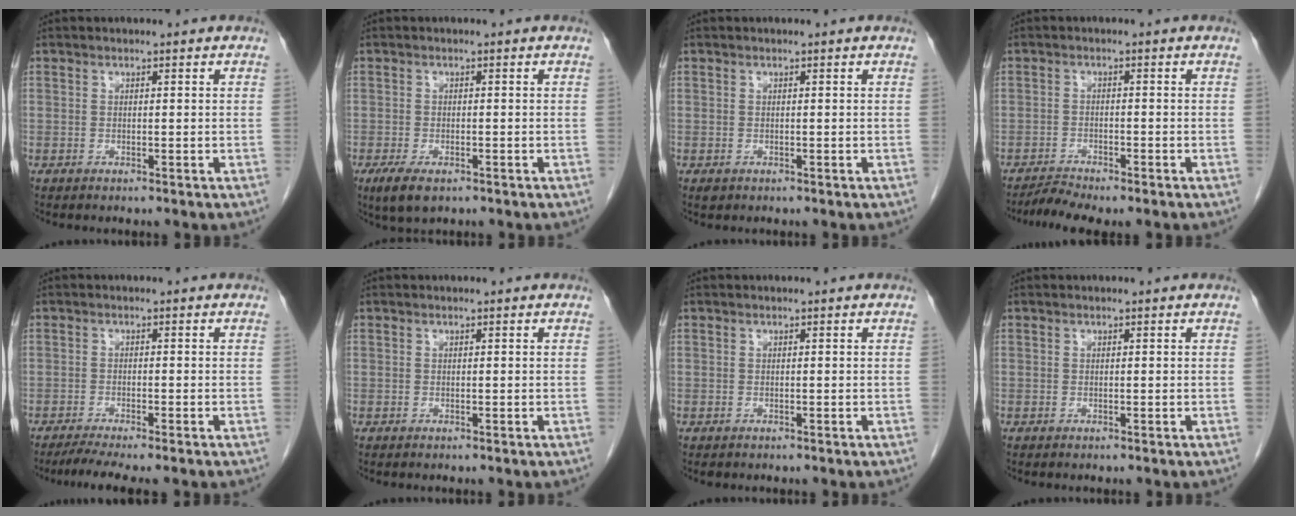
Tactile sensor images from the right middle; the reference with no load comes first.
{"total": 4.2, "force": [-2.5, 1.7, 3.0], "torque": [-0.061, -0.008, -0.038]}
{"total": 0.5, "force": [-0.3, 0.4, 0.2], "torque": [-0.006, 0.001, -0.002]}
{"total": 3.0, "force": [-2.8, -0.2, 1.0], "torque": [-0.023, -0.011, -0.051]}
{"total": 4.9, "force": [-4.0, 0.0, 2.9], "torque": [-0.047, -0.009, -0.065]}
{"total": 0.0}
{"total": 0.0}
{"total": 0.0}